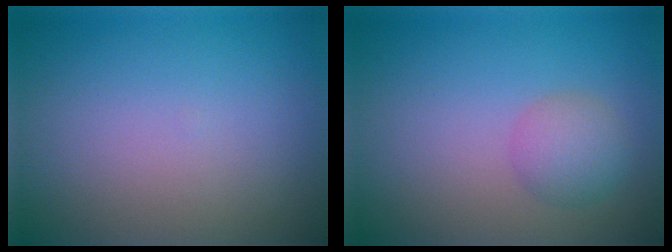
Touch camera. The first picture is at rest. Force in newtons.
{"total": 2.5, "press": 2.5, "slide": 0.0}